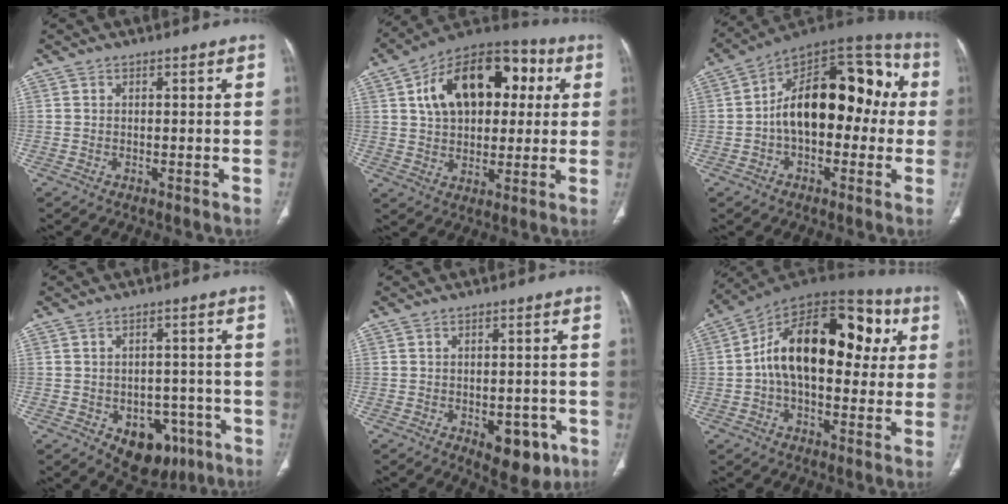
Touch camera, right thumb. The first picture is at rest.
{"total": 21.3, "force": [5.4, 13.4, 15.6], "torque": [-0.210, 0.021, 0.079]}
{"total": 21.1, "force": [0.5, 12.1, 17.3], "torque": [-0.229, 0.059, -0.004]}
{"total": 10.6, "force": [-4.8, 7.3, 6.1], "torque": [-0.041, 0.029, -0.051]}
{"total": 8.2, "force": [-3.4, 4.5, 5.9], "torque": [-0.047, 0.010, -0.031]}
{"total": 23.5, "force": [3.7, 13.6, 18.9], "torque": [-0.266, 0.039, 0.044]}